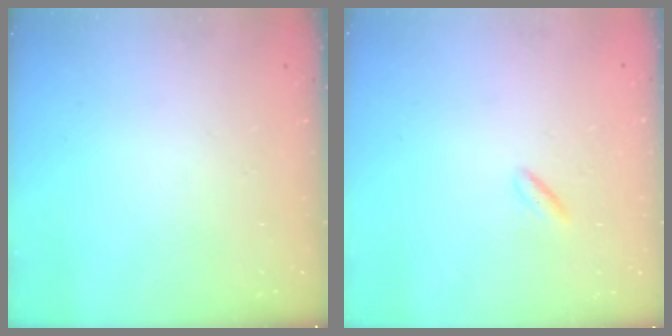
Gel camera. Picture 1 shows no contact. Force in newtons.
{"total": 1.3, "press": 1.1, "slide": 0.7}